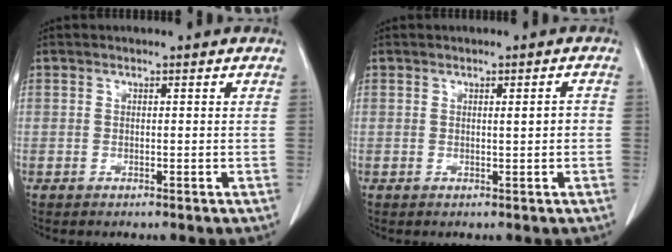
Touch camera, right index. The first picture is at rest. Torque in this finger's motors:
{"motor_torque": [-0.07, 0.17, 0.02, 0.01]}